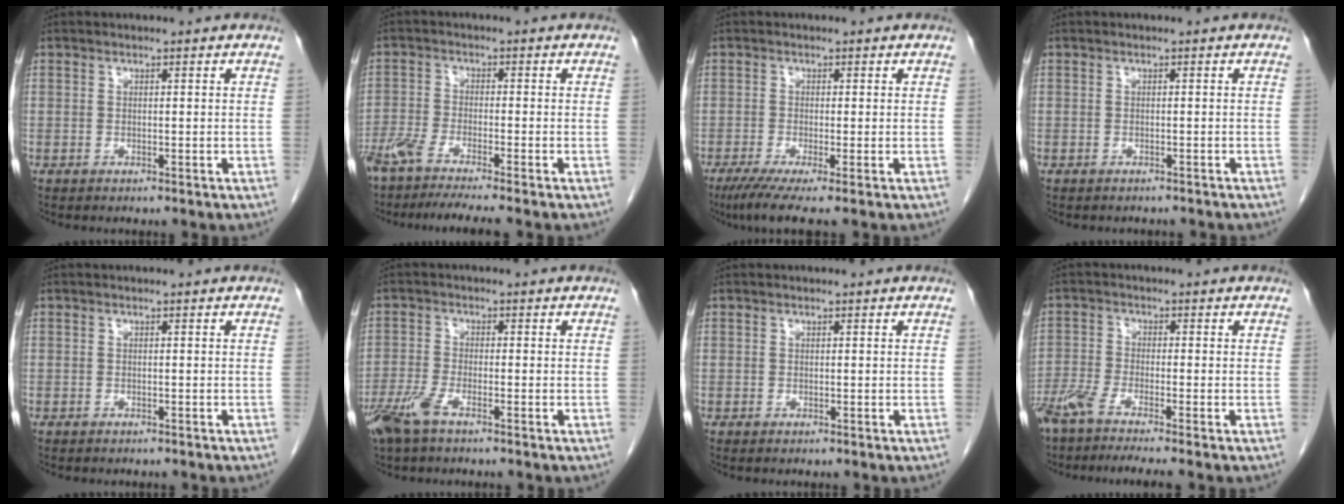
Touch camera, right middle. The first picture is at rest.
{"total": 9.2, "force": [-7.7, -0.5, 4.9], "torque": [-0.082, -0.022, -0.130]}
{"total": 5.1, "force": [-3.2, 0.0, 3.9], "torque": [-0.064, -0.016, -0.059]}
{"total": 2.7, "force": [-2.5, 0.9, 0.6], "torque": [-0.013, -0.002, -0.030]}
{"total": 2.0, "force": [-1.8, 0.7, 0.7], "torque": [-0.018, -0.004, -0.019]}
{"total": 5.1, "force": [-3.4, 1.0, 3.6], "torque": [-0.089, -0.011, -0.068]}
{"total": 0.0}
{"total": 7.4, "force": [-6.0, -0.6, 4.3], "torque": [-0.080, -0.018, -0.105]}